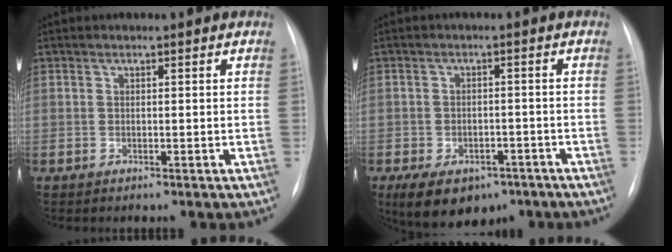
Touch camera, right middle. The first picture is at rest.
{"total": 9.9, "force": [-6.4, 5.6, 4.9], "torque": [-0.083, 0.006, -0.092]}